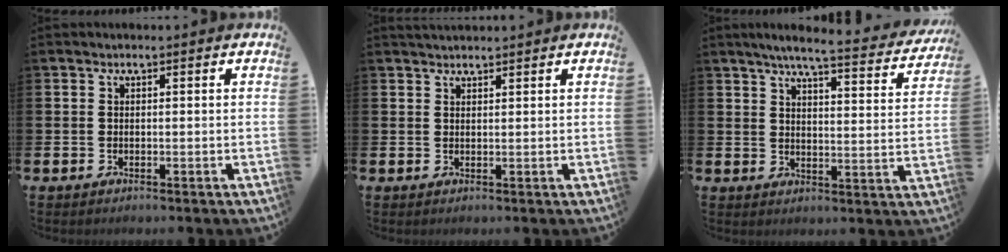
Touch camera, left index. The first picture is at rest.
{"total": 1.6, "force": [1.5, 0.2, 0.2], "torque": [-0.001, -0.001, 0.028]}
{"total": 6.1, "force": [5.5, 0.3, 2.7], "torque": [-0.057, -0.036, 0.088]}